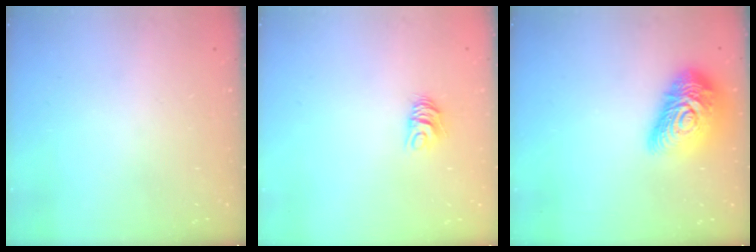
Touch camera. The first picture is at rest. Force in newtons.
{"total": 6.2, "press": 6.2, "slide": 0.1}
{"total": 18.8, "press": 18.7, "slide": 1.1}